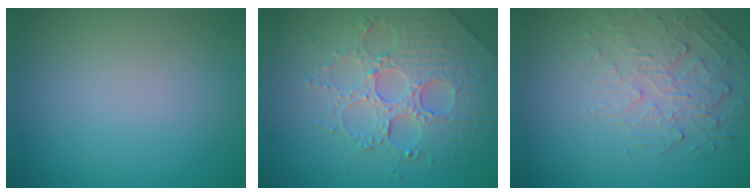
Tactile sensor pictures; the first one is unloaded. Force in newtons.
{"total": 5.1, "press": 4.9, "slide": 1.2}
{"total": 2.4, "press": 1.7, "slide": 1.7}